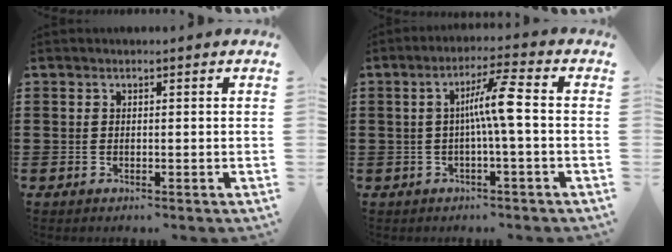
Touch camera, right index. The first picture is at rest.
{"total": 6.5, "force": [-0.3, 0.1, 6.5], "torque": [-0.122, 0.003, -0.014]}